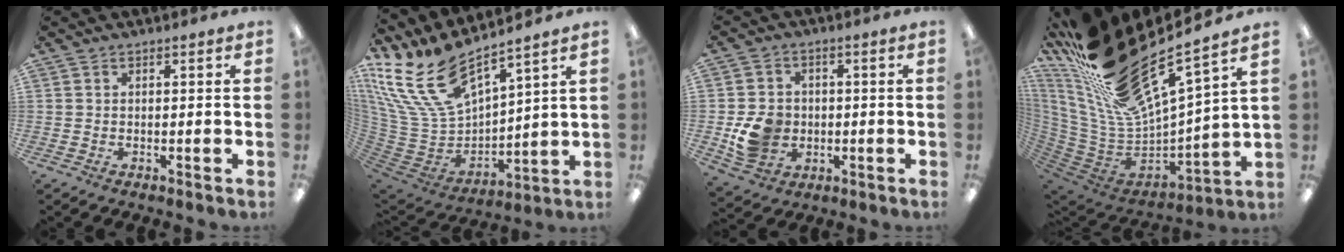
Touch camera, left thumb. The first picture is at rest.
{"total": 20.0, "force": [14.0, 8.4, 11.6], "torque": [-0.269, -0.098, 0.254]}
{"total": 8.5, "force": [-1.4, 7.4, 4.1], "torque": [-0.078, 0.016, -0.018]}
{"total": 23.6, "force": [17.9, 5.5, 14.5], "torque": [-0.266, -0.150, 0.315]}